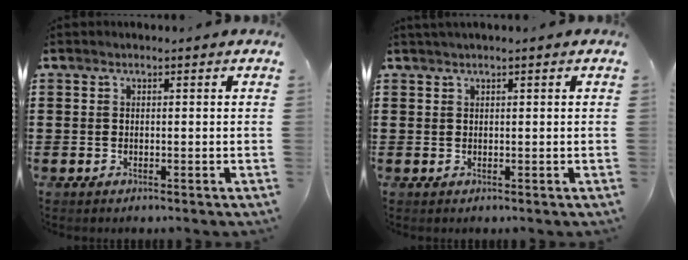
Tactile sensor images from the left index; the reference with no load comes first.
{"total": 0.7, "force": [0.5, -0.1, 0.5], "torque": [-0.009, 0.000, 0.009]}